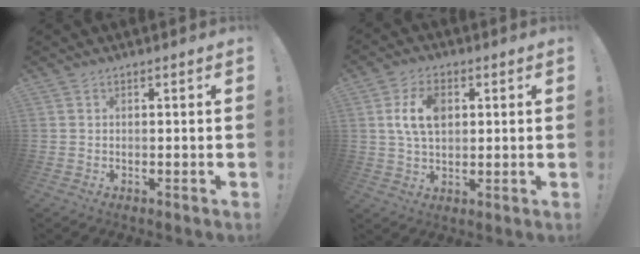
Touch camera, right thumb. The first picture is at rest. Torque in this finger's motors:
{"motor_torque": [1.14, 1.76, 0.92, -0.16, 0.04]}